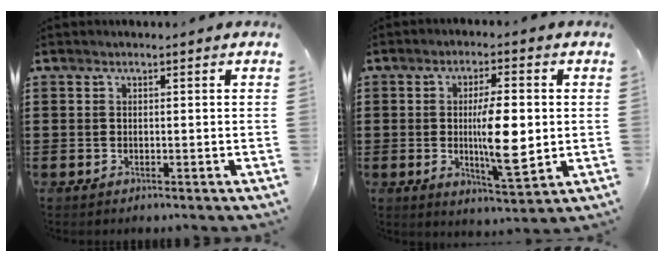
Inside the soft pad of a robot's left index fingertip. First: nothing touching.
{"total": 9.4, "force": [0.0, 2.8, 9.0], "torque": [-0.141, -0.010, -0.003]}